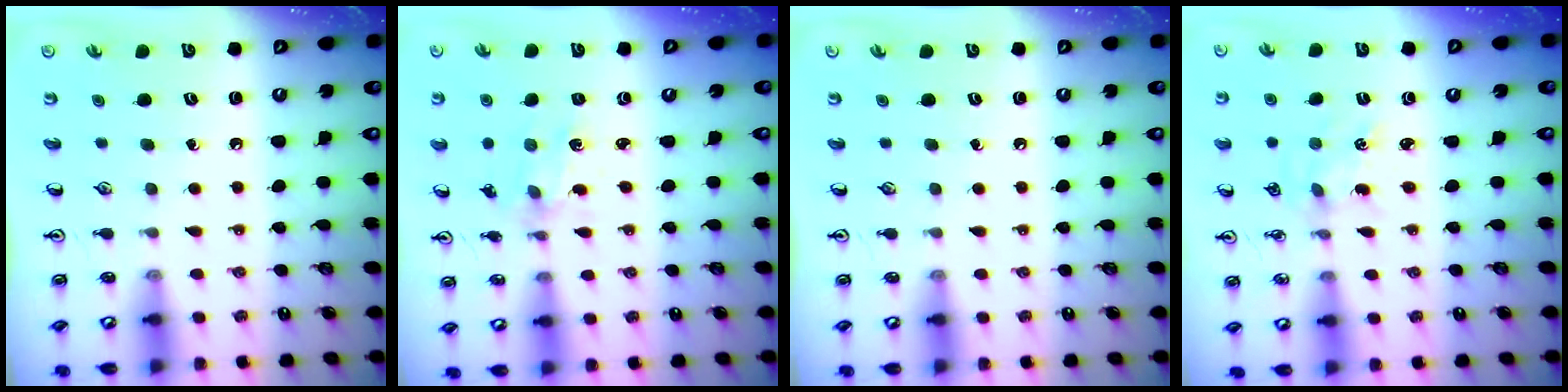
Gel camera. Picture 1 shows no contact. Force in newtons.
{"total": 1.1, "press": 1.1, "slide": 0.3}
{"total": 0.0}
{"total": 3.0, "press": 3.0, "slide": 0.4}